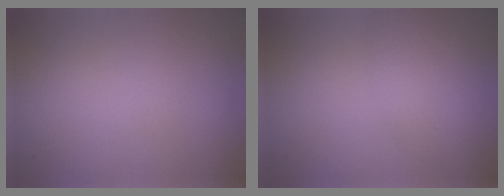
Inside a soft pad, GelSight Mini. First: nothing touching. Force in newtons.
{"total": 2.9, "press": 2.9, "slide": 0.1}